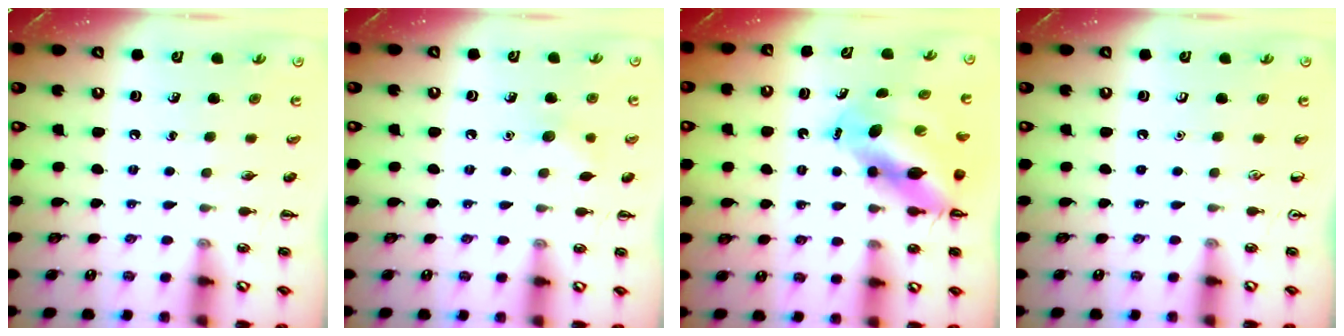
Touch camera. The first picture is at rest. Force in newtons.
{"total": 5.6, "press": 5.5, "slide": 1.3}
{"total": 10.4, "press": 10.0, "slide": 2.9}
{"total": 0.0}